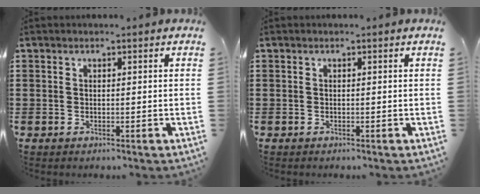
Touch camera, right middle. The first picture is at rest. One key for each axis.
{"total": 0.0}